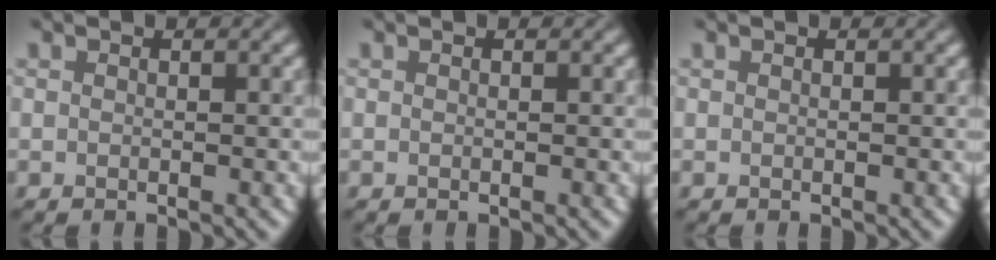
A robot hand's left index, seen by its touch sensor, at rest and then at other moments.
{"total": 0.0}
{"total": 0.0}